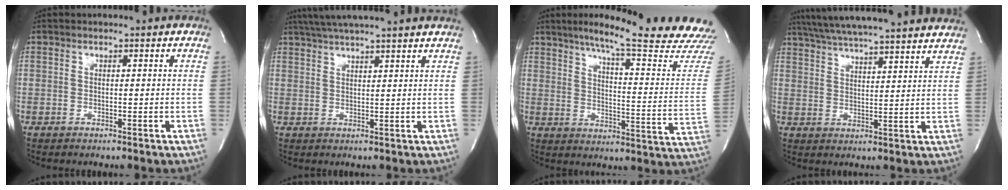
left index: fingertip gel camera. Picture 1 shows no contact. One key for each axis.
{"total": 12.6, "fx": 10.9, "fy": -0.2, "fz": 6.2, "tx": -0.113, "ty": 0.030, "tz": 0.149}
{"total": 22.5, "fx": 19.7, "fy": -1.0, "fz": 10.9, "tx": -0.156, "ty": -0.091, "tz": 0.247}
{"total": 23.3, "fx": 20.9, "fy": 1.0, "fz": 10.2, "tx": -0.175, "ty": 0.008, "tz": 0.282}